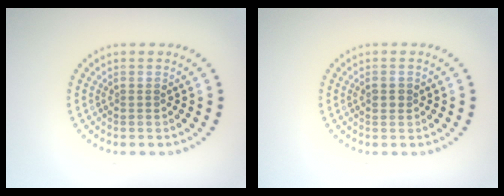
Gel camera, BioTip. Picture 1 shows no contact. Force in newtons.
{"total": 1.2, "press": 1.2, "slide": 0.1}